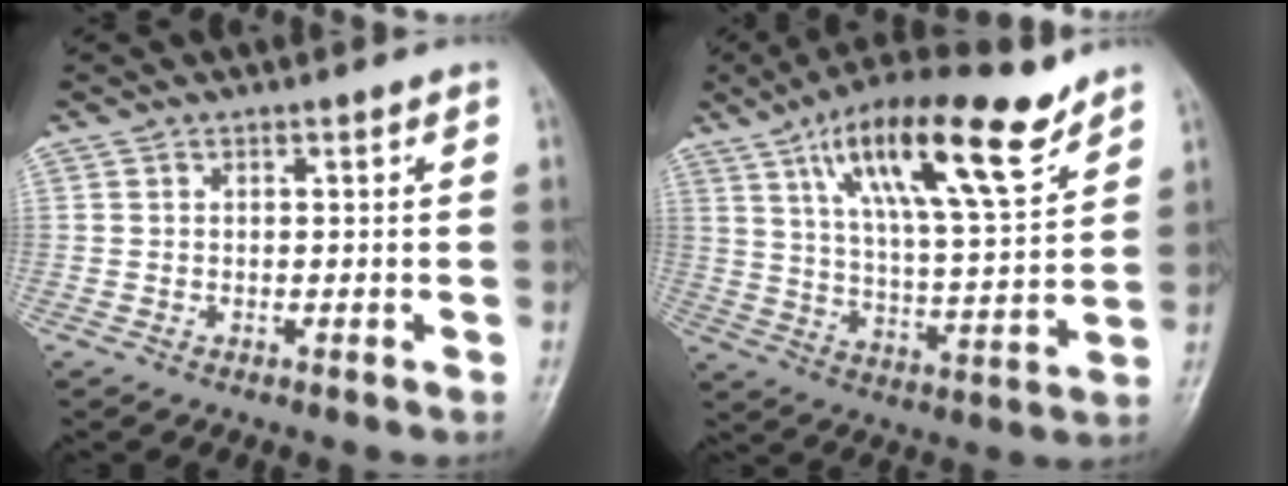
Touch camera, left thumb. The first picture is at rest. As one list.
[{"total": 19.6, "force": [11.6, 5.2, 14.9], "torque": [-0.226, -0.041, 0.199]}]